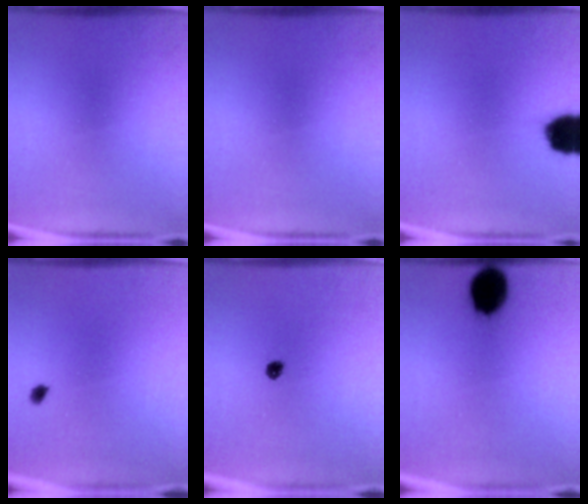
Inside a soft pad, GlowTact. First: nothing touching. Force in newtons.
{"total": 0.0}
{"total": 10.3}
{"total": 1.1}
{"total": 1.9}
{"total": 11.2}